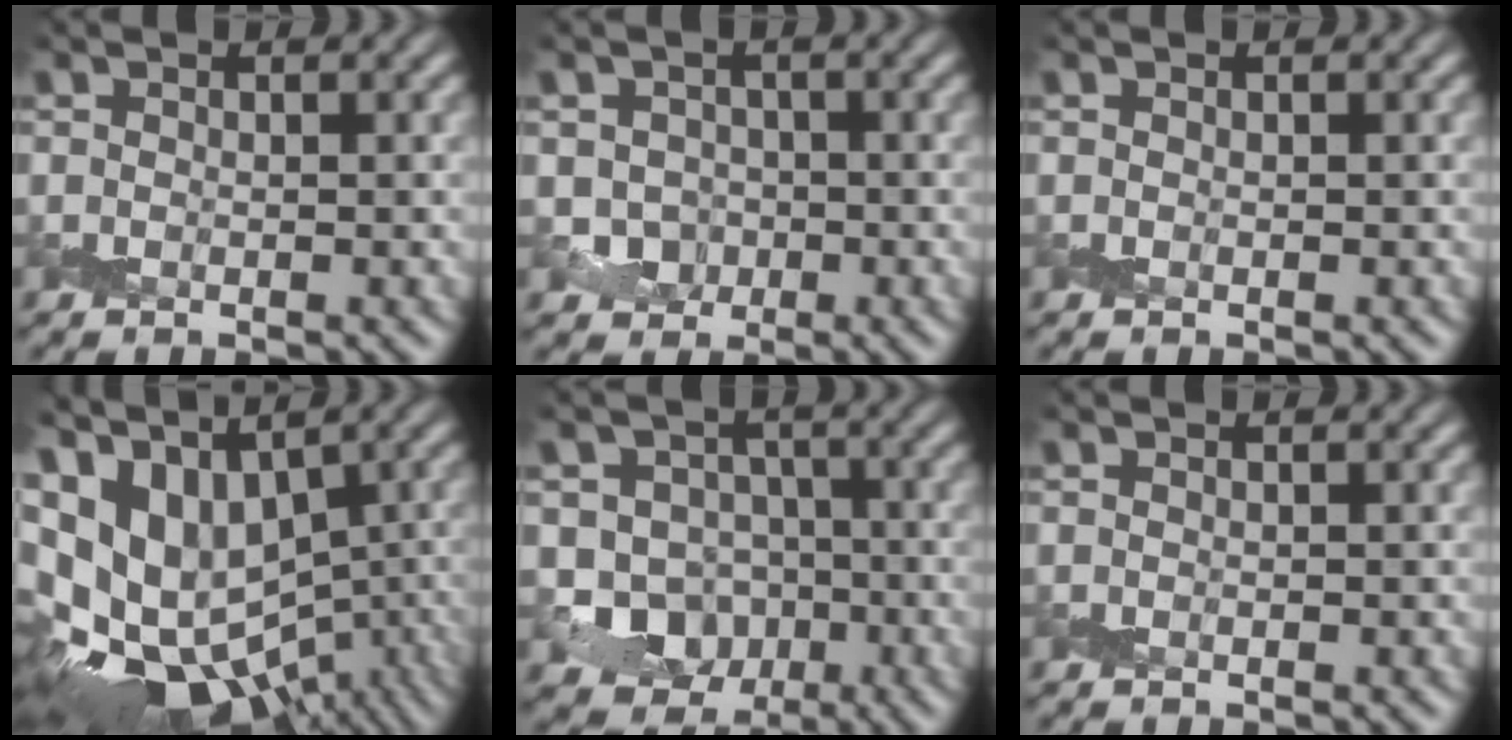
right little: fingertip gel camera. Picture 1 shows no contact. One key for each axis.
{"total": 1.8, "fx": -0.4, "fy": 1.7, "fz": 0.3, "tx": 0.004, "ty": -0.001, "tz": -0.013}
{"total": 0.0}
{"total": 13.6, "fx": -1.4, "fy": 9.2, "fz": 9.9, "tx": -0.167, "ty": -0.025, "tz": 0.019}
{"total": 5.3, "fx": -1.3, "fy": 4.8, "fz": 1.8, "tx": -0.006, "ty": -0.007, "tz": -0.047}
{"total": 0.0}